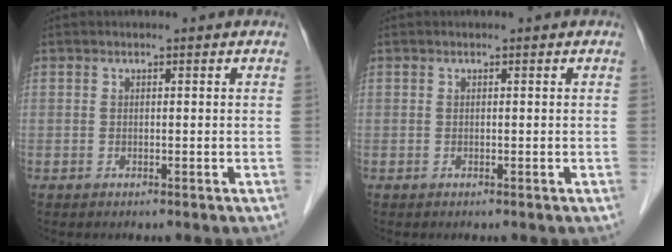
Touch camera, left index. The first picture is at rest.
{"total": 0.0}